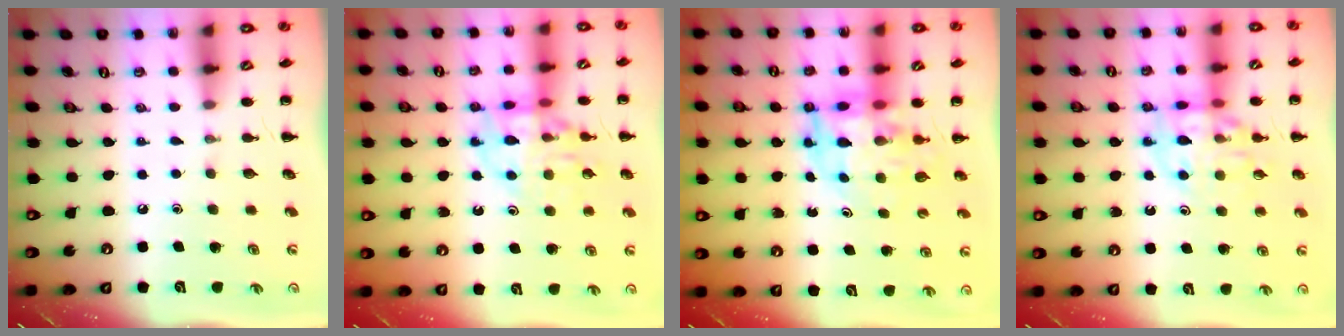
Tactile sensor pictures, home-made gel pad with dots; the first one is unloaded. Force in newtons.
{"total": 14.3, "press": 14.2, "slide": 1.9}
{"total": 9.8, "press": 9.3, "slide": 3.1}
{"total": 12.1, "press": 12.0, "slide": 2.1}